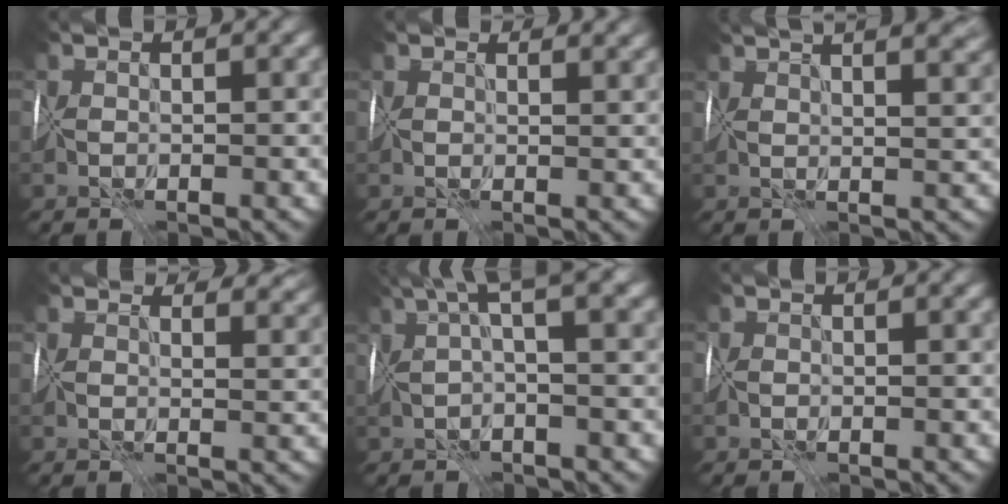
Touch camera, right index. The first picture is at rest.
{"total": 3.4, "force": [2.1, 2.0, 1.7], "torque": [-0.025, 0.005, 0.033]}
{"total": 11.8, "force": [7.6, 4.6, 7.8], "torque": [-0.097, 0.066, 0.094]}
{"total": 7.2, "force": [5.0, 3.7, 3.6], "torque": [-0.061, 0.018, 0.081]}
{"total": 5.6, "force": [3.1, 0.4, 4.6], "torque": [-0.083, 0.016, 0.057]}
{"total": 0.0}